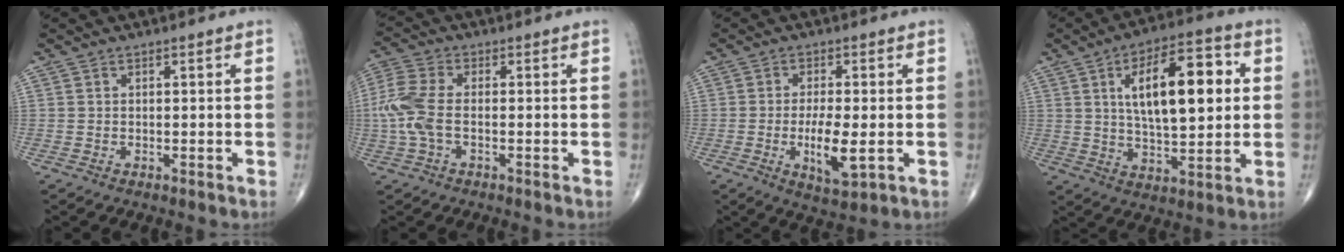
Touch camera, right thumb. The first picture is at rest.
{"total": 8.3, "force": [-1.0, 4.2, 7.0], "torque": [-0.192, 0.018, -0.025]}
{"total": 7.6, "force": [-1.5, 2.4, 7.0], "torque": [-0.127, -0.016, -0.023]}
{"total": 17.6, "force": [3.7, 7.4, 15.5], "torque": [-0.219, 0.004, 0.058]}